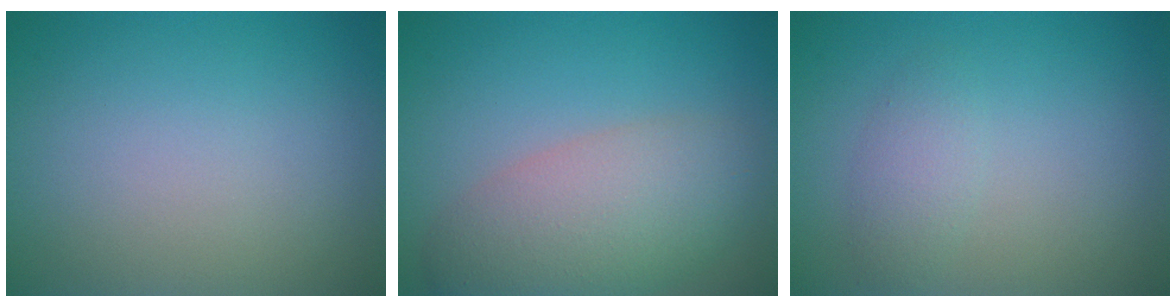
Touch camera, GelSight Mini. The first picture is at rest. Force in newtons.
{"total": 6.6, "press": 6.6, "slide": 0.5}
{"total": 1.8, "press": 1.8, "slide": 0.1}